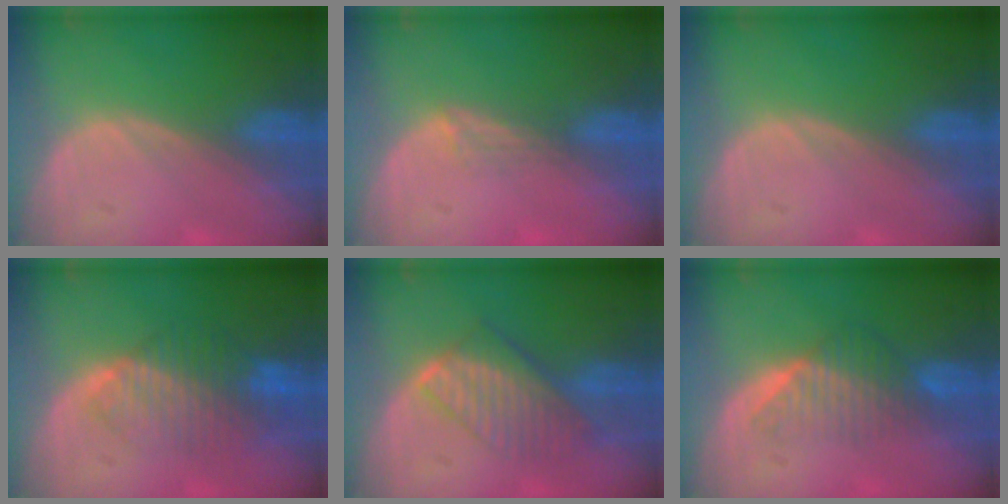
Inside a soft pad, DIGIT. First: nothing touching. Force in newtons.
{"total": 1.8, "press": 1.3, "slide": 1.2}
{"total": 0.0}
{"total": 8.3, "press": 7.1, "slide": 4.4}
{"total": 7.6, "press": 6.9, "slide": 3.2}
{"total": 6.5, "press": 5.5, "slide": 3.4}